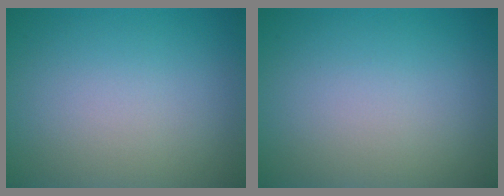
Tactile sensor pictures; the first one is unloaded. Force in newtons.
{"total": 0.0}